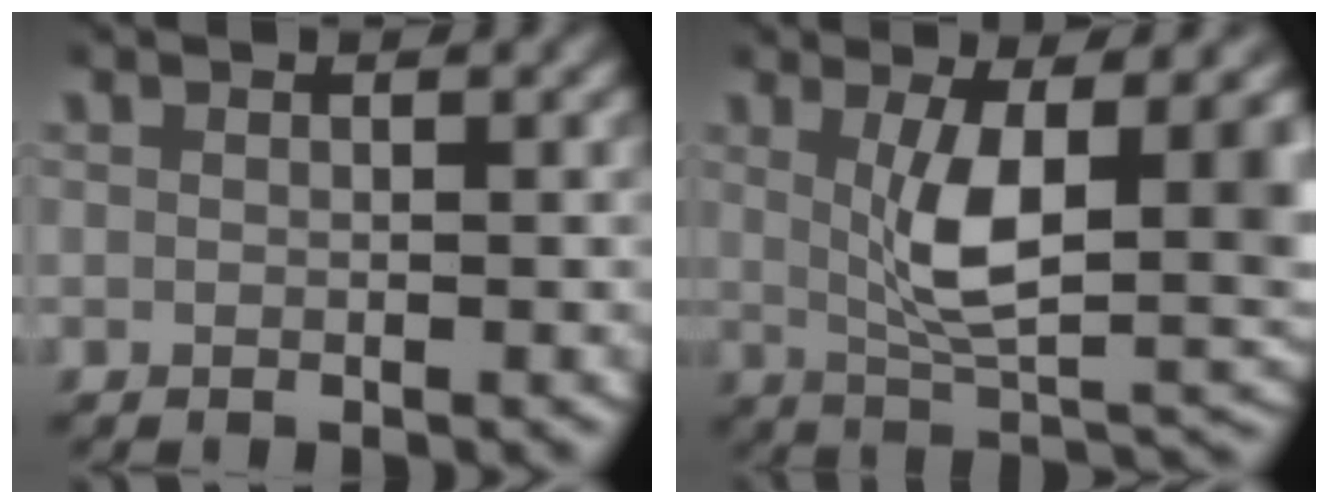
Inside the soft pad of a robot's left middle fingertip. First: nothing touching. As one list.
[{"total": 8.4, "force": [0.7, 3.0, 7.8], "torque": [-0.113, -0.011, 0.016]}]